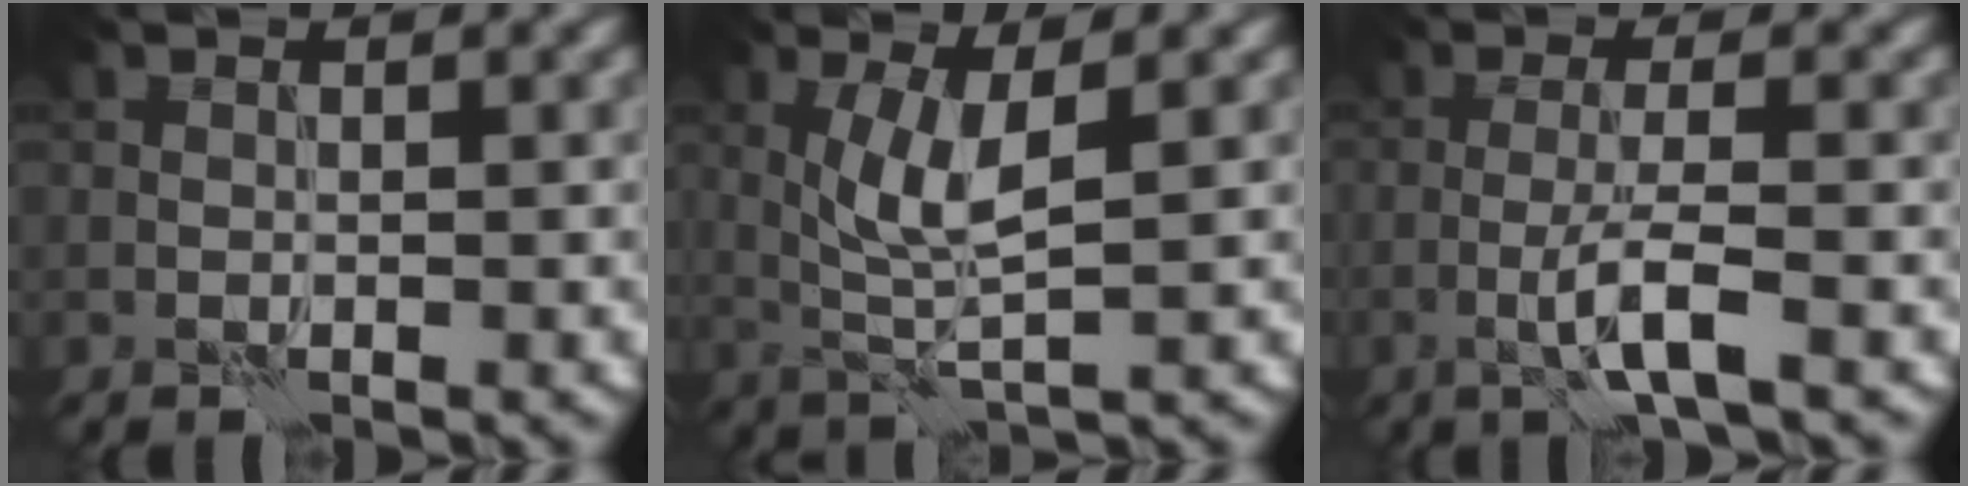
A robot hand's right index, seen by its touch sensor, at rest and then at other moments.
{"total": 3.9, "force": [0.9, 0.9, 3.7], "torque": [-0.079, 0.000, 0.023]}
{"total": 3.3, "force": [-1.2, 0.3, 3.0], "torque": [-0.057, 0.007, -0.030]}